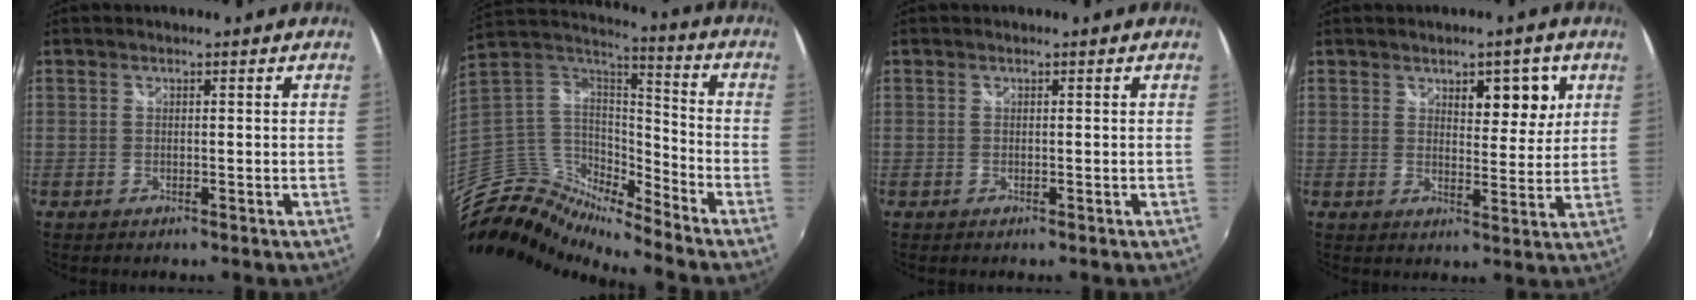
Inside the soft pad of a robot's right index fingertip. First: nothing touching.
{"total": 9.5, "force": [-8.5, 1.8, 3.7], "torque": [-0.079, 0.022, -0.184]}
{"total": 0.0}
{"total": 6.6, "force": [3.2, 3.1, 4.8], "torque": [-0.057, 0.003, 0.048]}